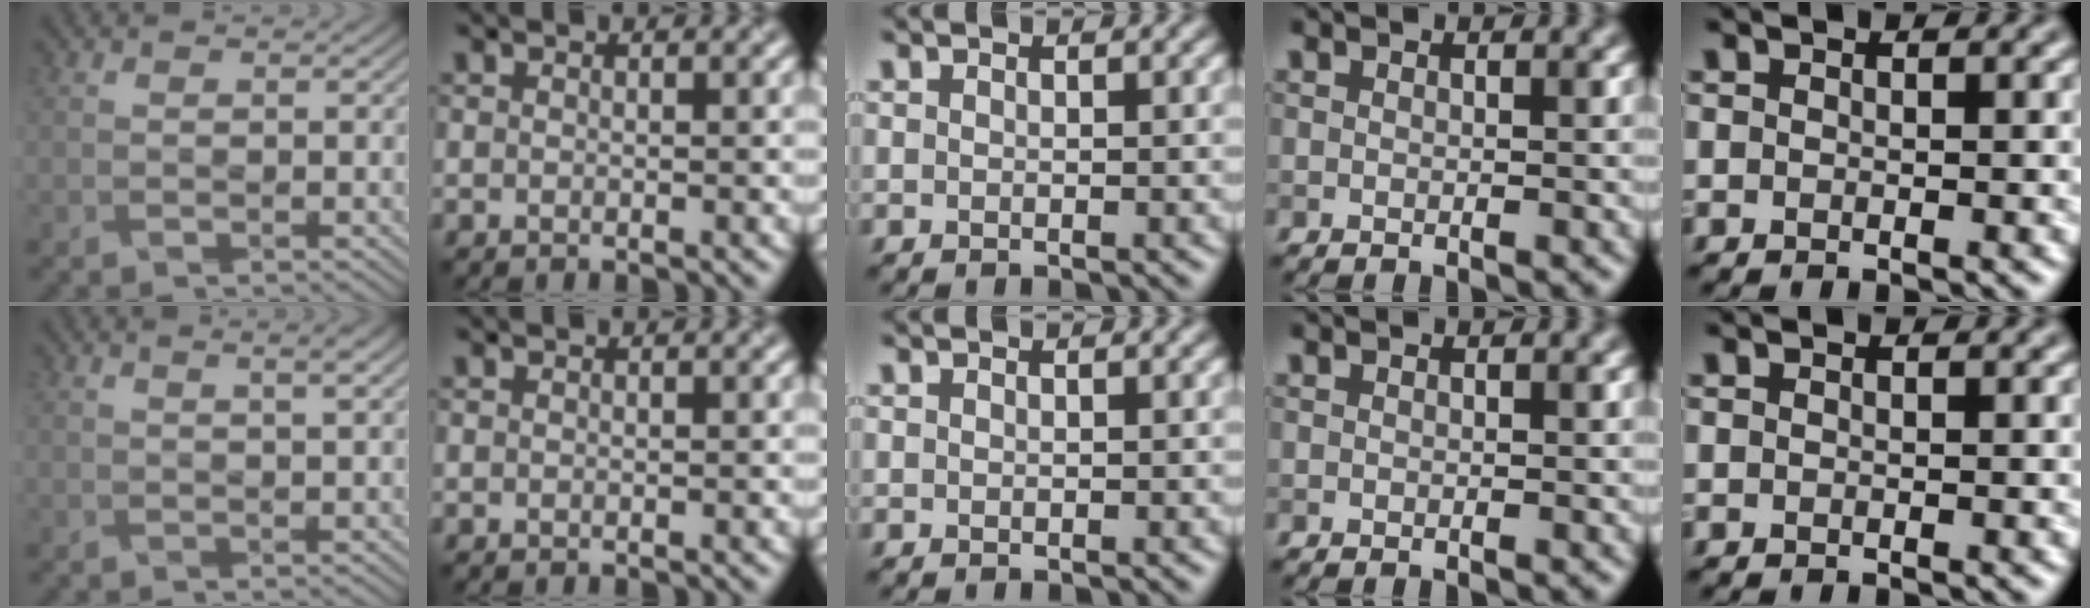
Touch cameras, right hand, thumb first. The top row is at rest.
{"thumb": {"total": 2.2, "force": [1.0, 0.4, 1.9], "torque": [-0.029, 0.006, 0.013]}}